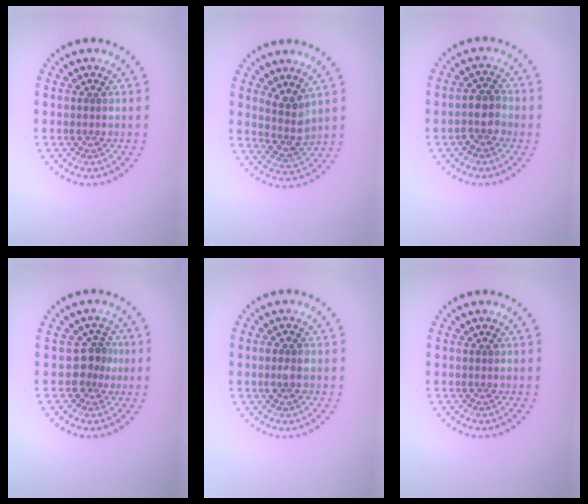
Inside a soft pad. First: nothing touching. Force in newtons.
{"total": 2.7, "press": 2.1, "slide": 1.6}
{"total": 2.2, "press": 1.9, "slide": 1.0}
{"total": 2.3, "press": 1.7, "slide": 1.6}
{"total": 1.4, "press": 1.4, "slide": 0.0}
{"total": 0.0}